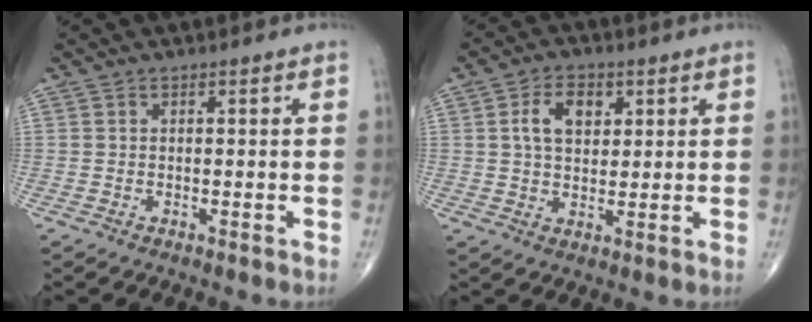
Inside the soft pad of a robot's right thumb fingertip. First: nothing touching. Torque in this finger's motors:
{"motor_torque": [0.08, 1.85, 0.32, -0.12, 0.26]}